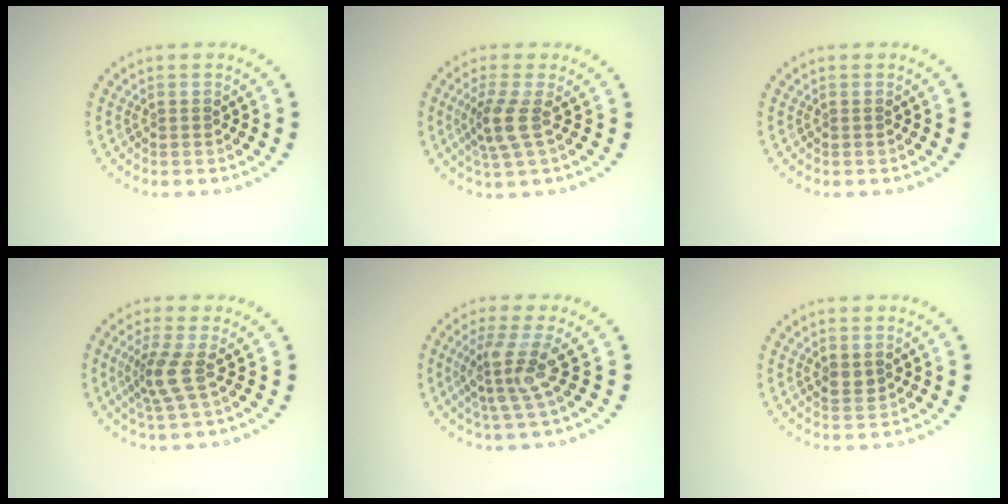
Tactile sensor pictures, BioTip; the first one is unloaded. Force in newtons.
{"total": 2.7, "press": 2.2, "slide": 1.7}
{"total": 0.0}
{"total": 2.8, "press": 2.0, "slide": 2.0}
{"total": 3.5, "press": 2.5, "slide": 2.4}
{"total": 1.4, "press": 1.4, "slide": 0.2}